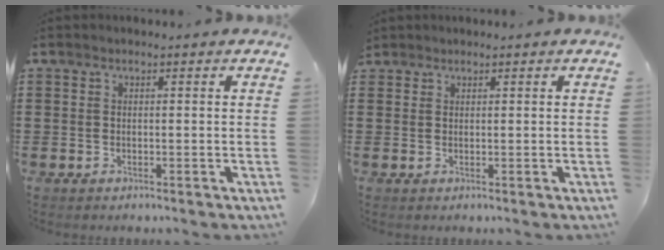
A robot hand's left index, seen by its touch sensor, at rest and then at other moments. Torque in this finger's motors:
{"motor_torque": [0.99, -1.03, 0.54, 0.21]}